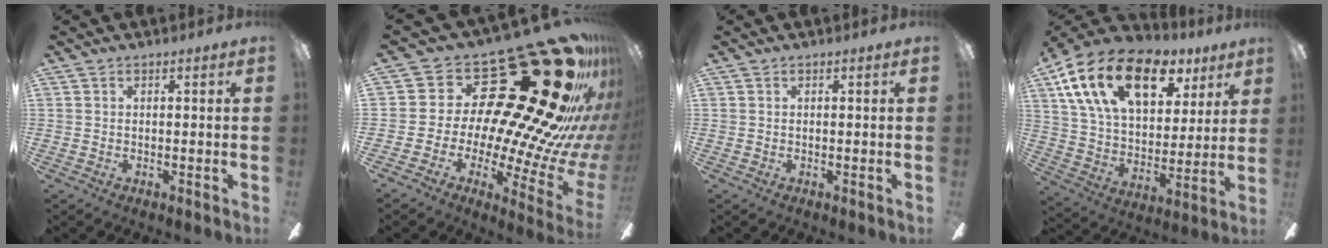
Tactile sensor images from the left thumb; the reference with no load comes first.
{"total": 36.9, "force": [17.3, 15.3, 28.8], "torque": [-0.375, -0.196, 0.350]}
{"total": 0.0}
{"total": 21.8, "force": [11.7, 12.1, 13.9], "torque": [-0.252, -0.048, 0.209]}